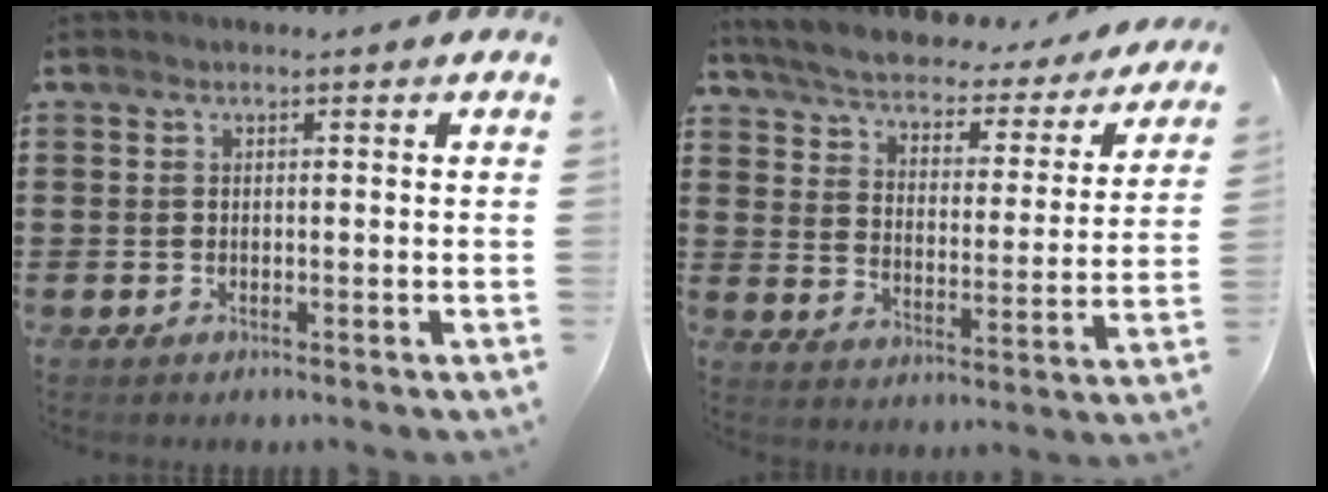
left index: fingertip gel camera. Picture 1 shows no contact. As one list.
[{"total": 3.4, "force": [3.1, 0.5, 1.3], "torque": [-0.045, -0.030, 0.044]}]